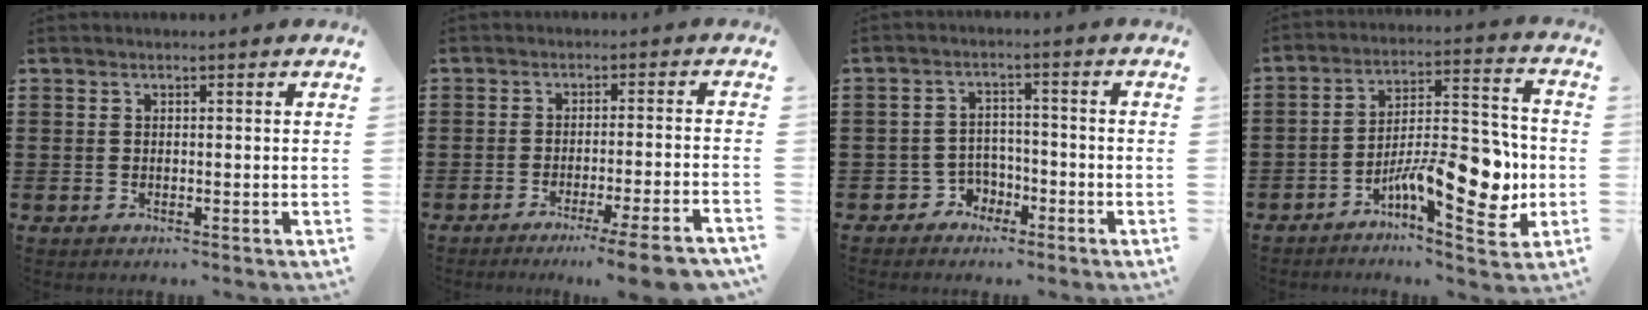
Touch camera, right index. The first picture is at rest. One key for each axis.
{"total": 5.4, "fx": -4.2, "fy": -0.7, "fz": 3.4, "tx": -0.050, "ty": -0.017, "tz": -0.076}
{"total": 3.5, "fx": -2.3, "fy": 2.5, "fz": 0.7, "tx": -0.024, "ty": 0.007, "tz": -0.050}
{"total": 13.6, "fx": -4.7, "fy": 5.1, "fz": 11.7, "tx": -0.181, "ty": 0.003, "tz": -0.080}